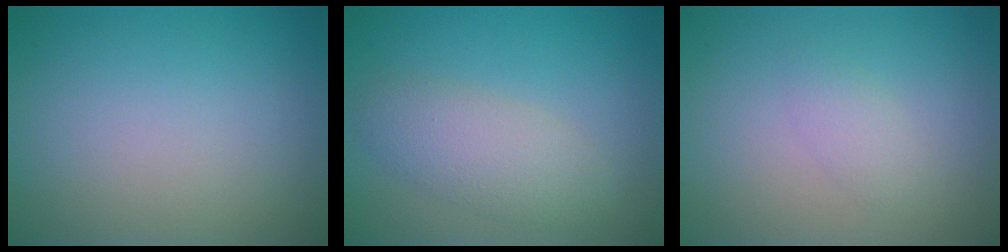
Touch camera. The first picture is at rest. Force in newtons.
{"total": 3.5, "press": 3.5, "slide": 0.3}
{"total": 1.3, "press": 1.3, "slide": 0.1}